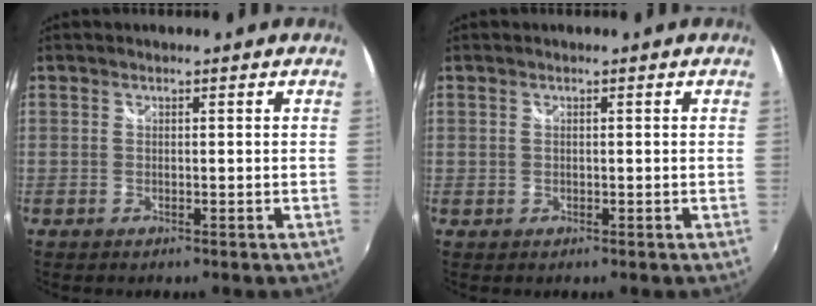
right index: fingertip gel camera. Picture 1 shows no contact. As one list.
[{"total": 0.6, "force": [0.1, 0.6, 0.2], "torque": [-0.003, 0.000, 0.002]}]